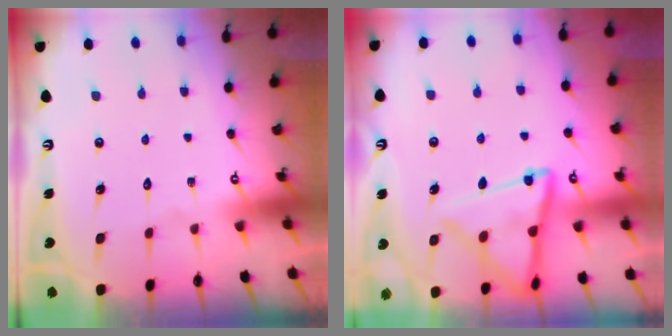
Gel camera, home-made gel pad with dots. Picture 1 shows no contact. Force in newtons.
{"total": 13.9, "press": 13.8, "slide": 1.5}